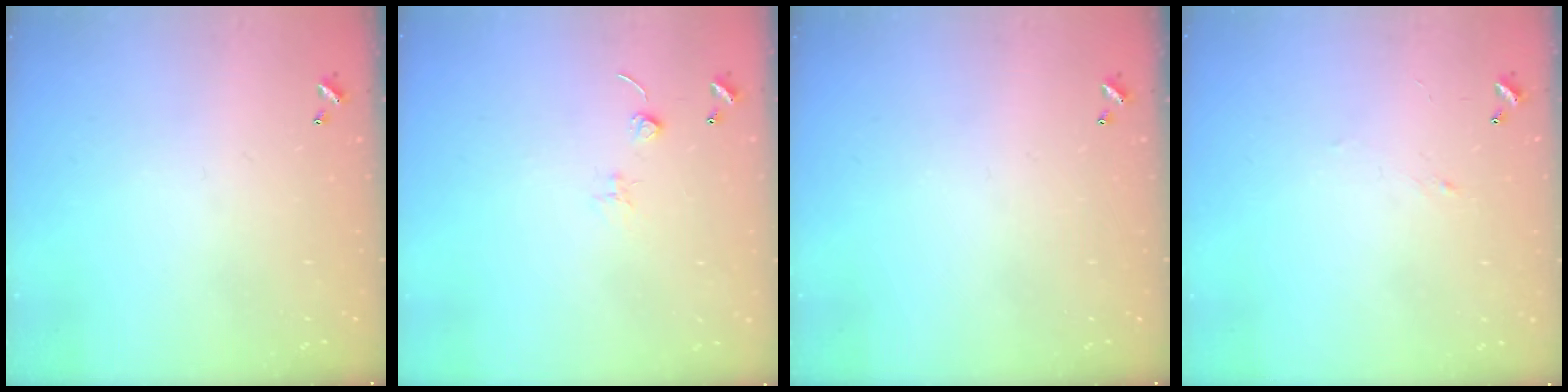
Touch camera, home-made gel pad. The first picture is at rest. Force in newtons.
{"total": 0.0}
{"total": 0.0}
{"total": 2.4, "press": 2.4, "slide": 0.4}